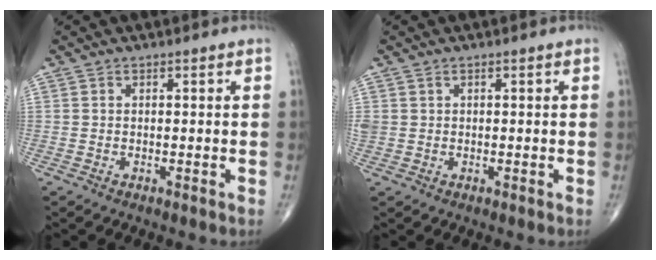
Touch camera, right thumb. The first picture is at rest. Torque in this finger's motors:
{"motor_torque": [0.07, -0.16, 0.21, 0.20, 0.00]}